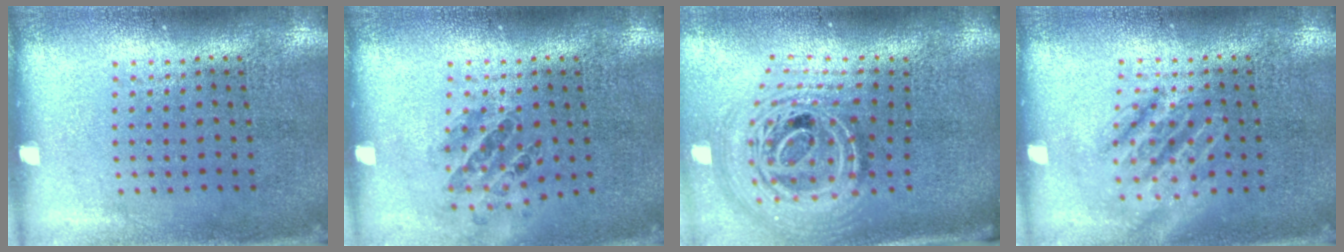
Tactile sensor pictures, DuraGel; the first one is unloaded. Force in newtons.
{"total": 0.9, "press": 0.9, "slide": 0.3}
{"total": 3.1, "press": 2.1, "slide": 2.3}
{"total": 1.3, "press": 1.3, "slide": 0.1}